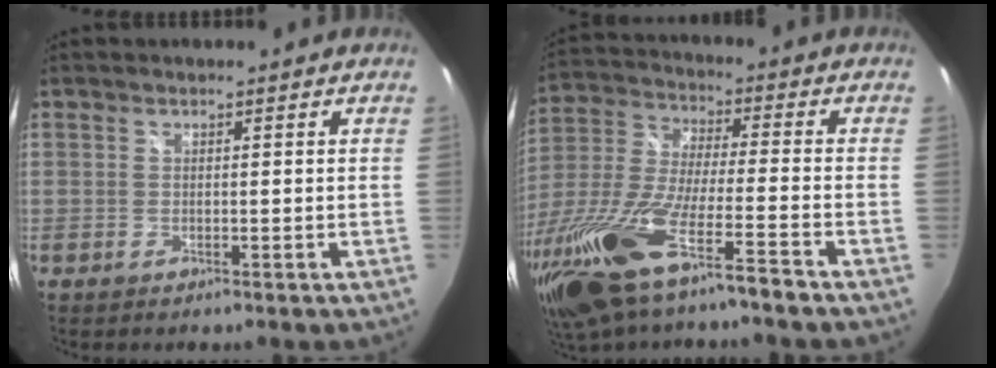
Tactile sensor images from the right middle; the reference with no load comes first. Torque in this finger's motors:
{"motor_torque": [1.05, -1.09, 0.52, 0.21]}